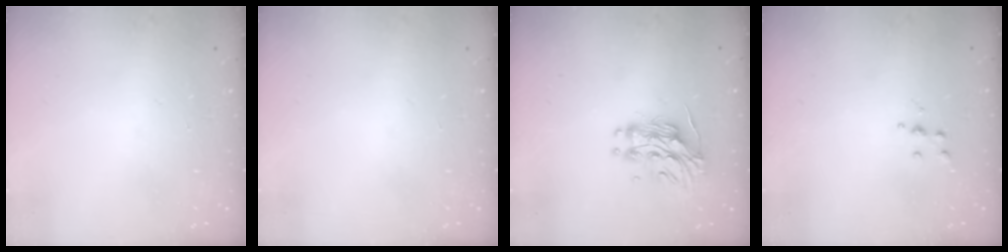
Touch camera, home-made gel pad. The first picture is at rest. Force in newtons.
{"total": 0.0}
{"total": 13.2, "press": 13.2, "slide": 0.8}
{"total": 3.5, "press": 3.5, "slide": 0.3}